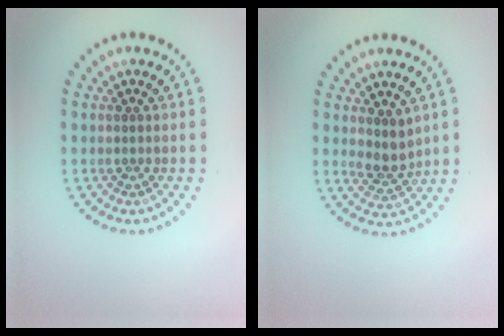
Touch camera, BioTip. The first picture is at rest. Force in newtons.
{"total": 2.5, "press": 1.9, "slide": 1.5}